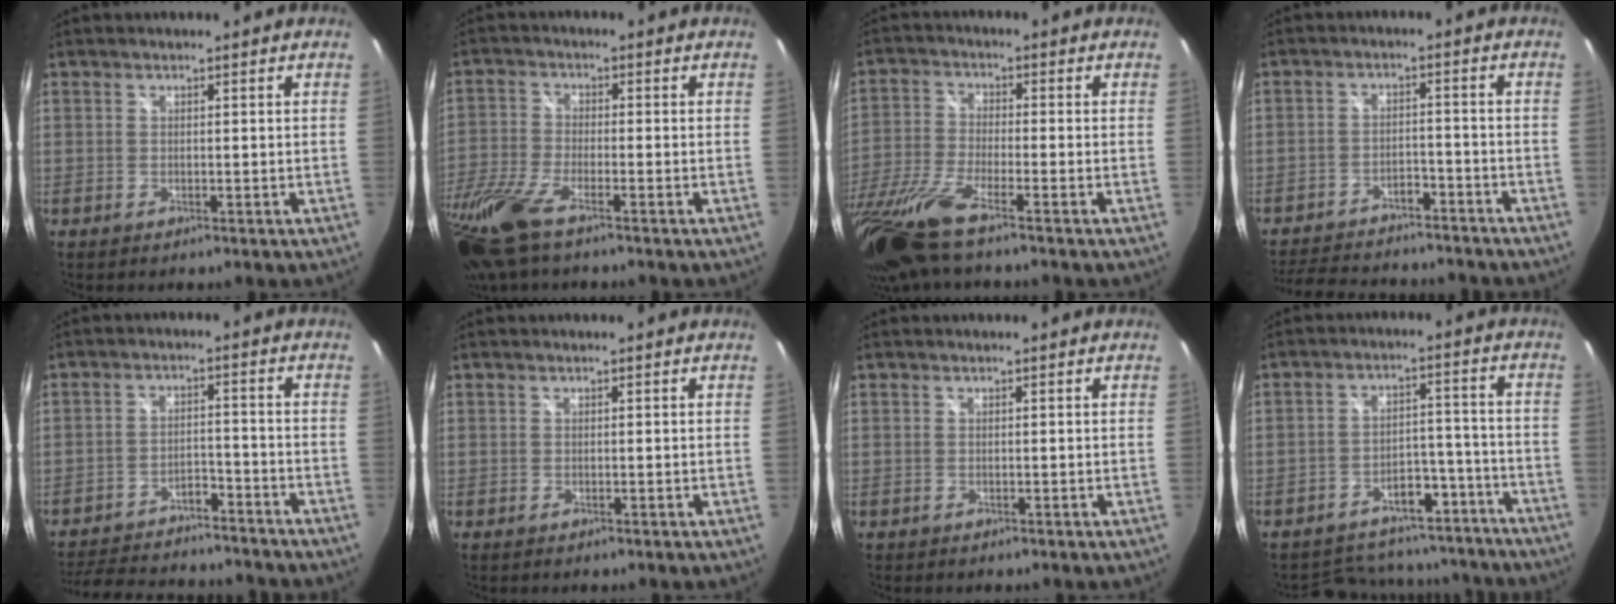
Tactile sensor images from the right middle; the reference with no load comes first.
{"total": 12.9, "force": [-8.9, 3.3, 8.8], "torque": [-0.209, -0.043, -0.182]}
{"total": 13.7, "force": [-10.2, 1.1, 9.1], "torque": [-0.210, -0.044, -0.201]}
{"total": 17.5, "force": [-15.1, 5.6, 6.9], "torque": [-0.148, 0.004, -0.207]}
{"total": 19.6, "force": [-17.1, 5.9, 7.6], "torque": [-0.163, 0.013, -0.235]}
{"total": 0.0}
{"total": 0.0}
{"total": 20.4, "force": [-16.7, 9.6, 6.5], "torque": [-0.128, 0.056, -0.195]}